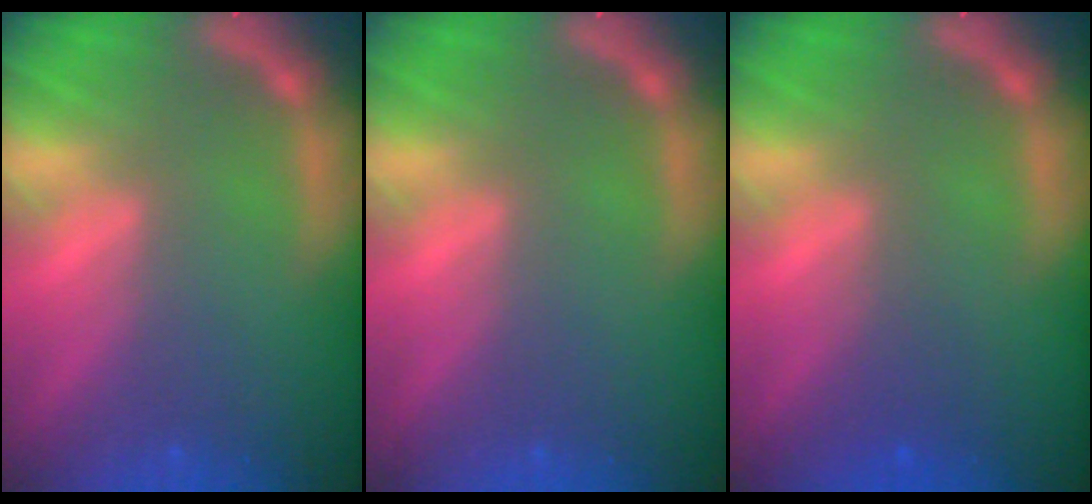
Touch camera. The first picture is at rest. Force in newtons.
{"total": 0.0}
{"total": 1.5}